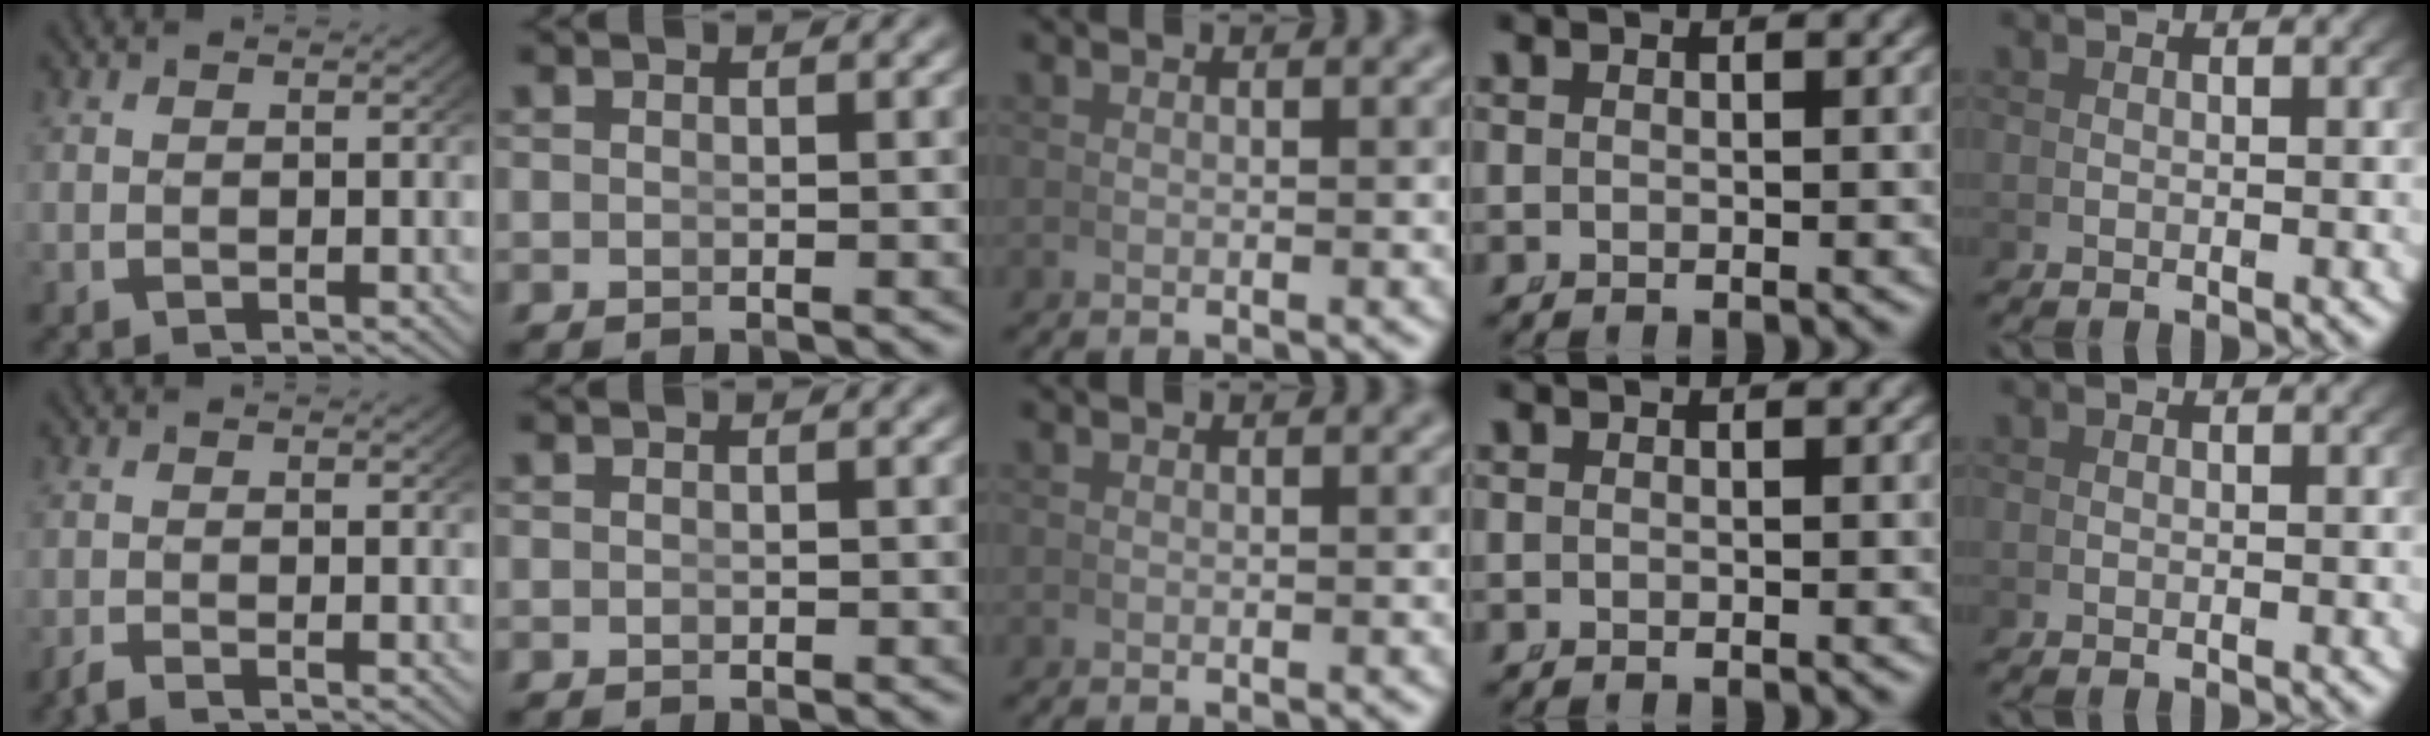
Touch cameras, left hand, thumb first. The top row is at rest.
{"thumb": {"total": 1.6, "force": [-1.4, 0.4, 0.6], "torque": [-0.006, -0.004, -0.028]}}